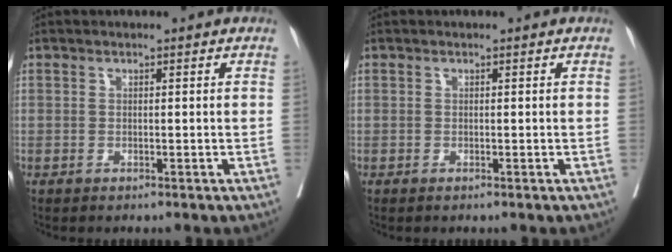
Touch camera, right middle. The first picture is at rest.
{"total": 0.0}